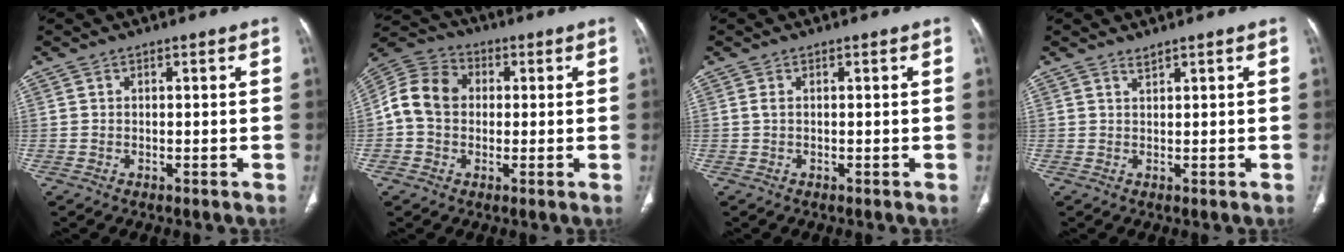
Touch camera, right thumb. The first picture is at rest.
{"total": 10.3, "force": [0.2, 8.3, 6.0], "torque": [-0.103, 0.030, -0.007]}
{"total": 0.9, "force": [0.1, 0.1, 0.9], "torque": [-0.029, -0.002, 0.002]}
{"total": 0.7, "force": [0.7, -0.1, 0.2], "torque": [-0.001, -0.007, 0.013]}